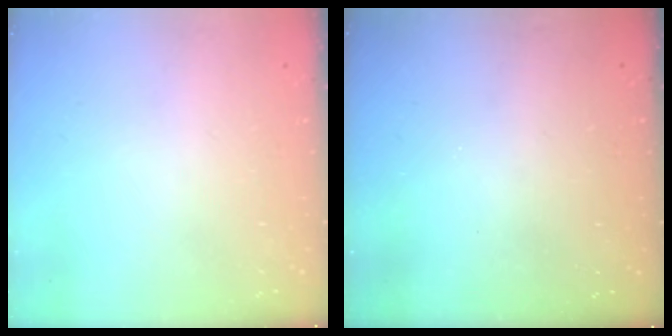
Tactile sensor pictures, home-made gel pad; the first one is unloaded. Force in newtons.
{"total": 2.9, "press": 2.8, "slide": 1.0}